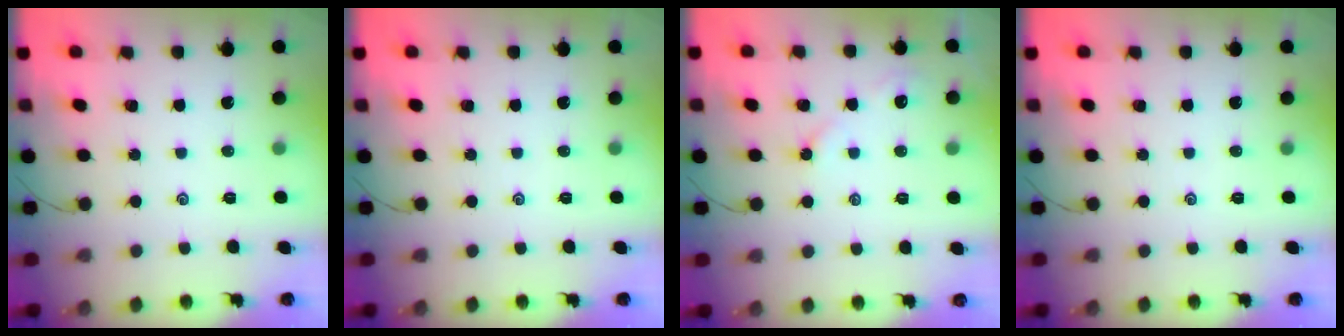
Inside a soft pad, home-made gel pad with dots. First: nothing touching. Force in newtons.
{"total": 0.0}
{"total": 2.4, "press": 2.4, "slide": 0.6}
{"total": 0.0}